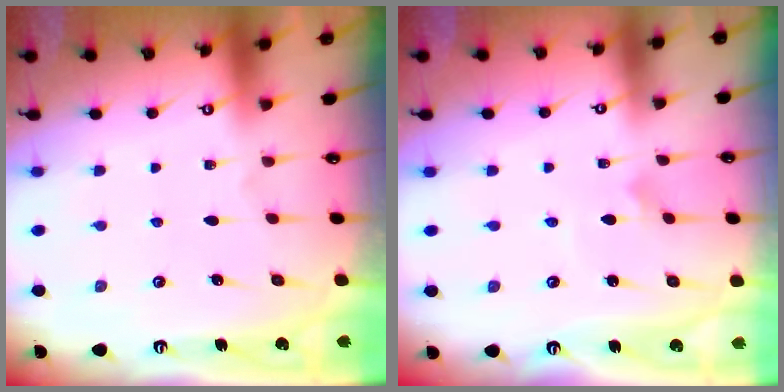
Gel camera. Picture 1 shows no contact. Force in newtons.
{"total": 1.5, "press": 1.5, "slide": 0.1}